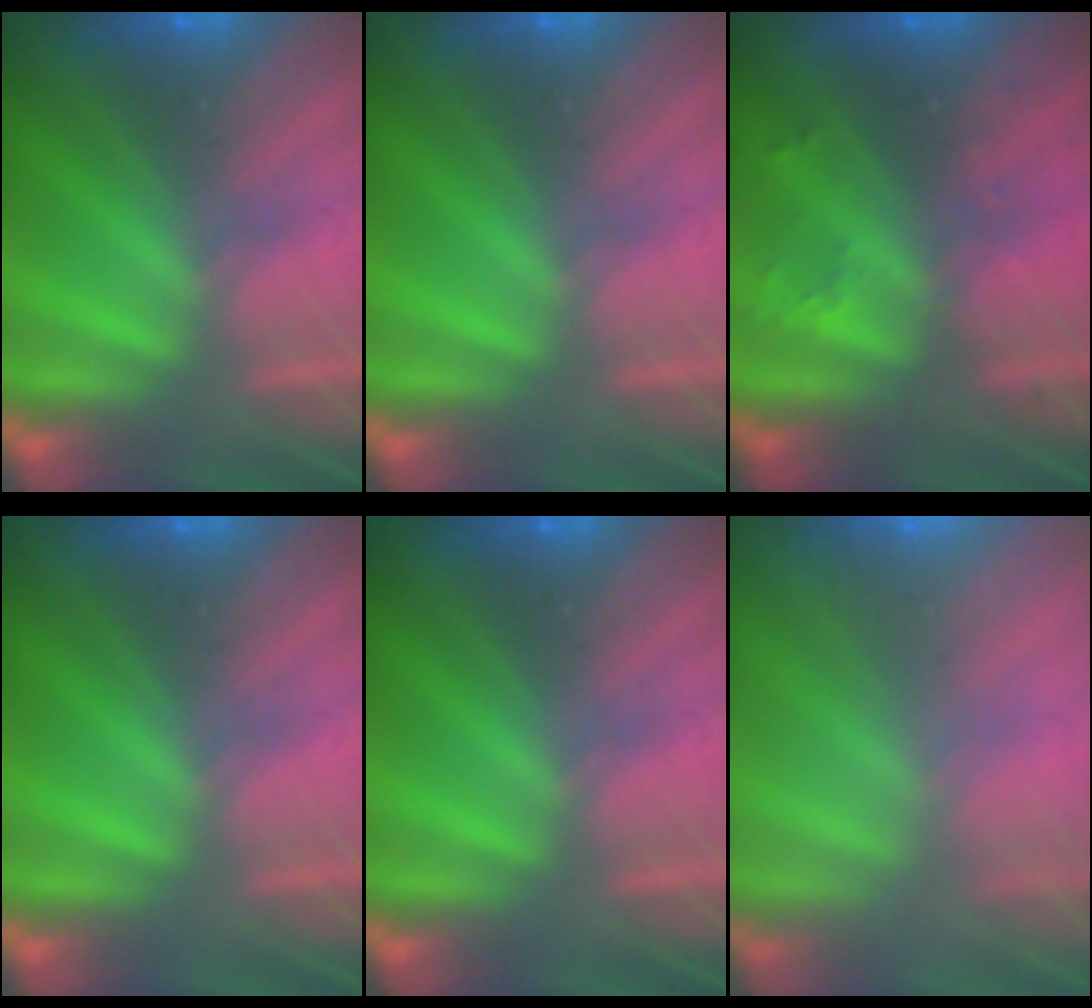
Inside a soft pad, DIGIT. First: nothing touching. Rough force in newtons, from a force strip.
{"total": 0.0}
{"total": 2.4}
{"total": 0.0}
{"total": 0.0}
{"total": 8.6}